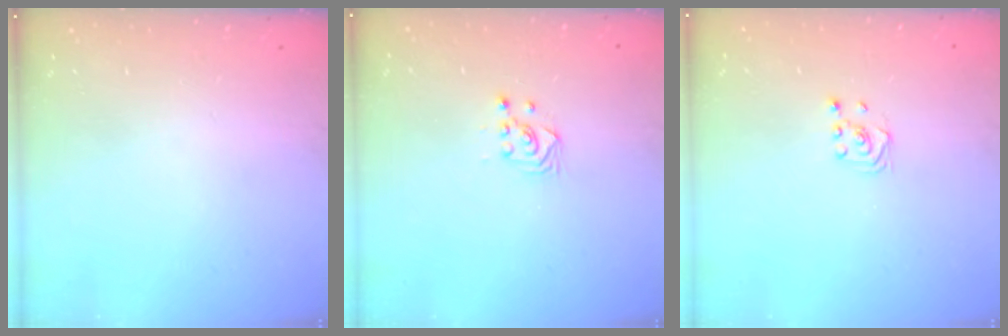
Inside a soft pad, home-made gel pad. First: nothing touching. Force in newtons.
{"total": 2.6, "press": 2.6, "slide": 0.3}
{"total": 2.3, "press": 2.2, "slide": 0.7}